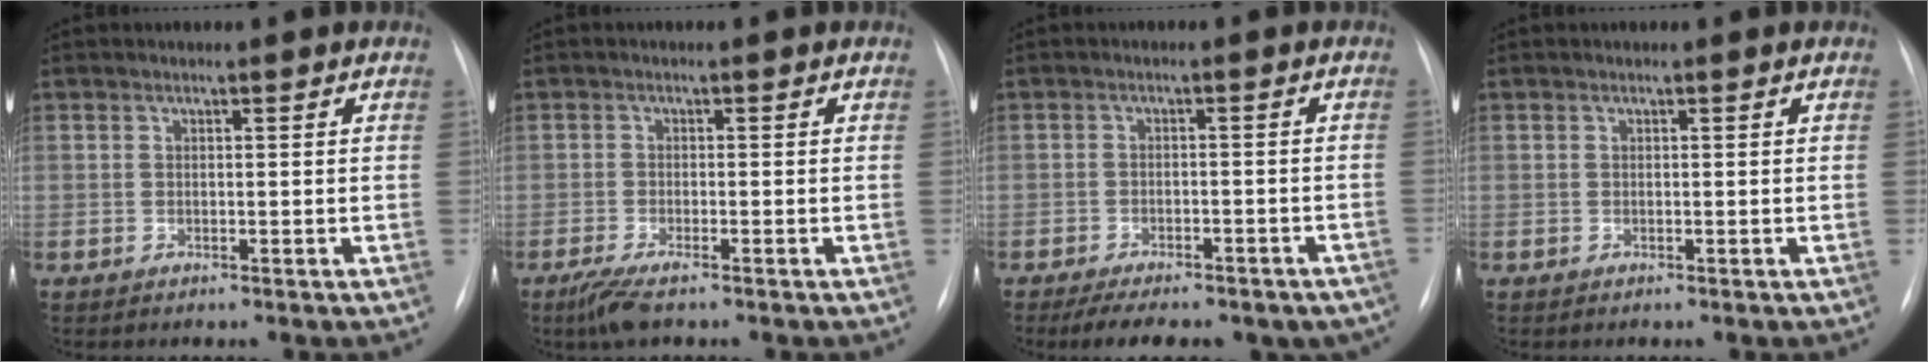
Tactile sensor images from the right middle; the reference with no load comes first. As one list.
[{"total": 3.7, "force": [-2.6, 0.5, 2.6], "torque": [-0.059, -0.012, -0.048]}, {"total": 16.9, "force": [-13.4, 6.6, 8.1], "torque": [-0.118, -0.002, -0.161]}, {"total": 0.0}]